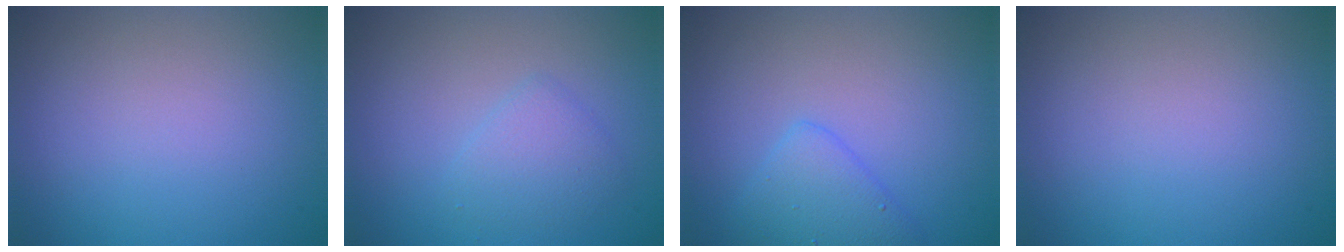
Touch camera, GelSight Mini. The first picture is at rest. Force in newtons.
{"total": 2.0, "press": 2.0, "slide": 0.1}
{"total": 2.8, "press": 2.8, "slide": 0.1}
{"total": 0.0}